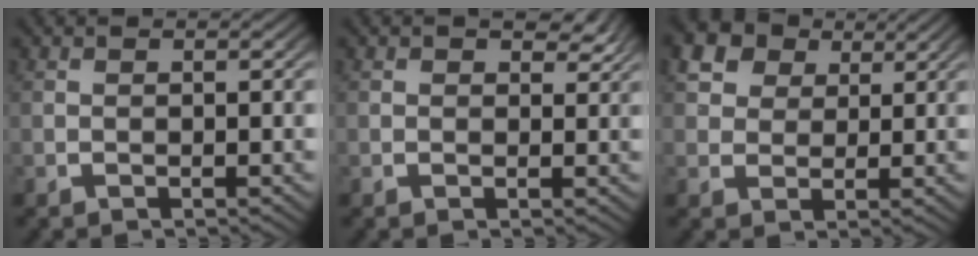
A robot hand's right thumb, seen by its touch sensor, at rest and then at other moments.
{"total": 2.0, "force": [1.6, 0.8, 1.0], "torque": [-0.002, 0.001, 0.024]}
{"total": 7.1, "force": [3.5, 5.2, 3.2], "torque": [-0.068, 0.001, 0.057]}